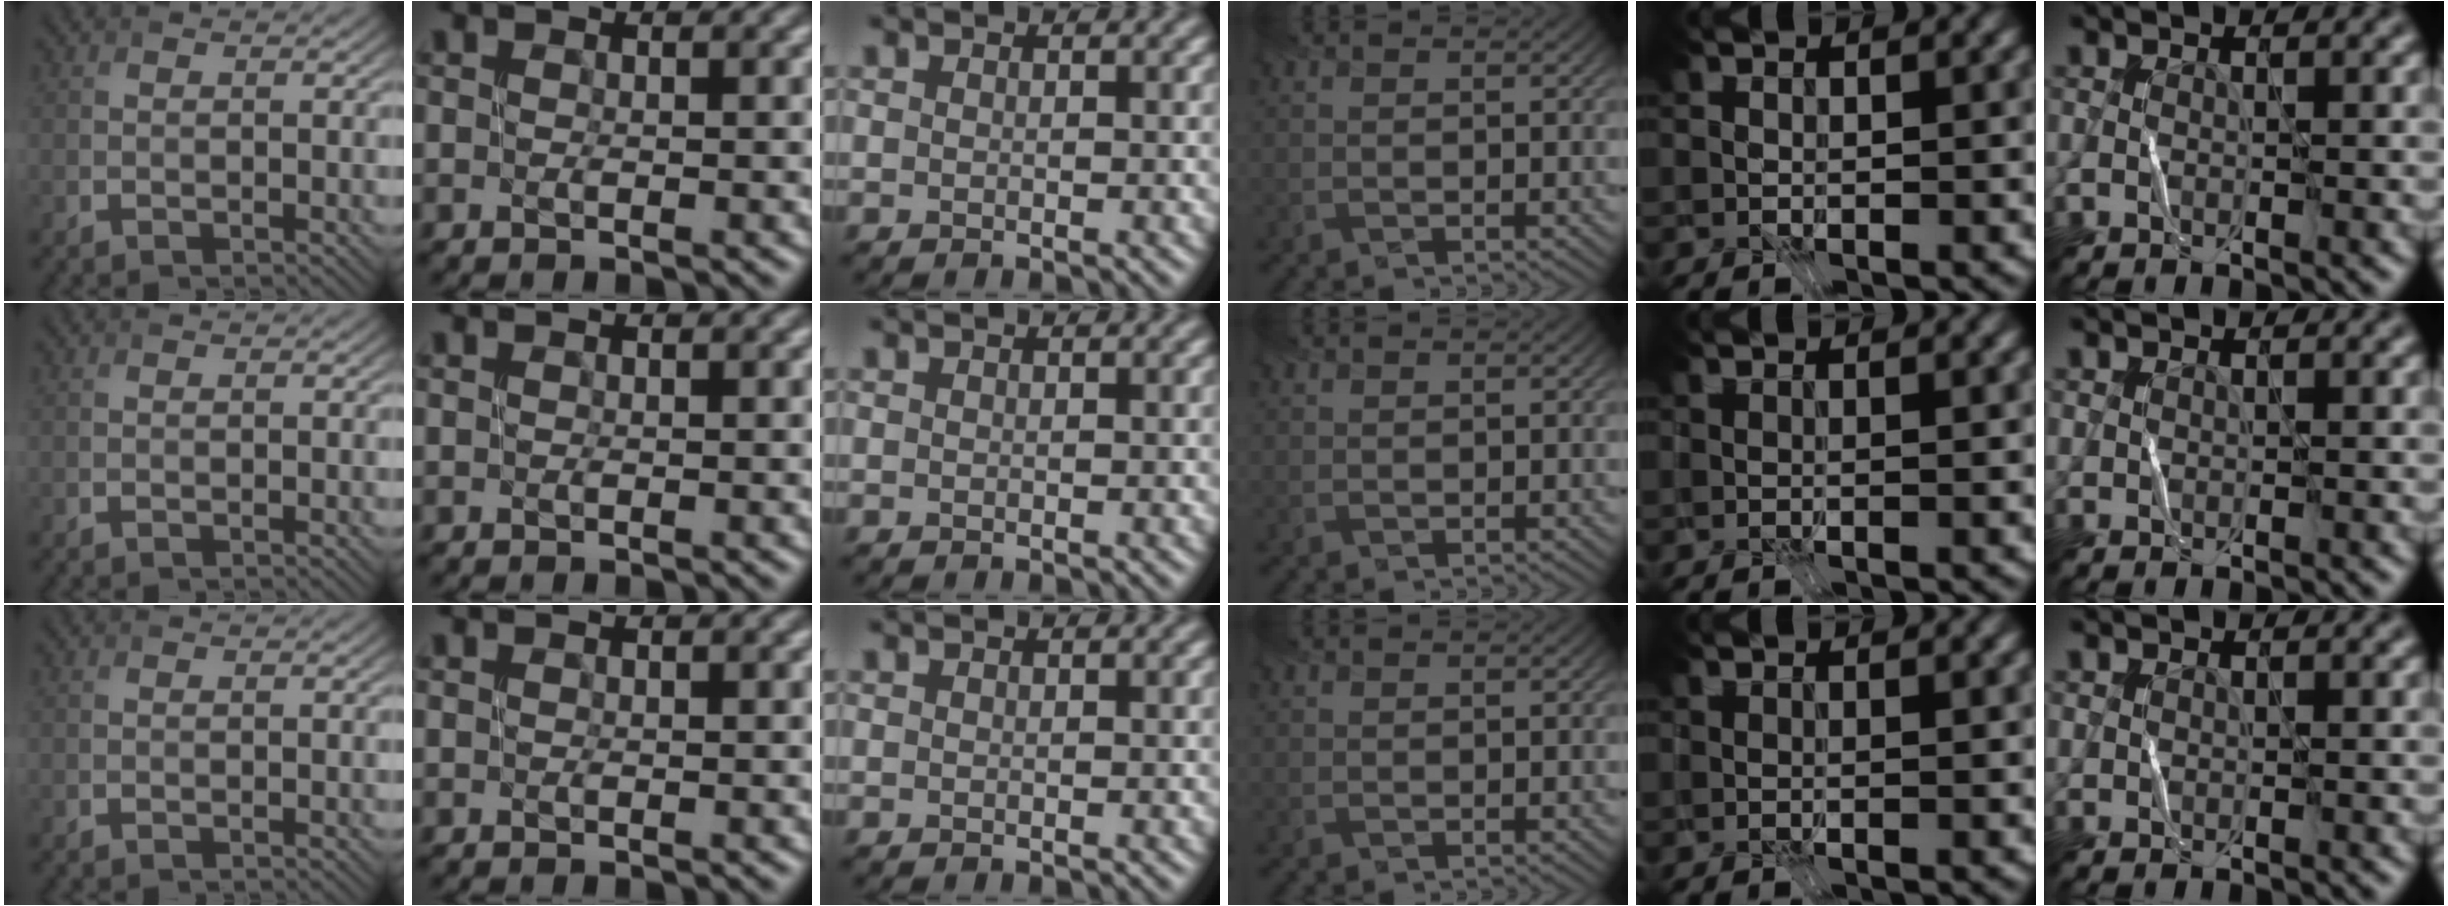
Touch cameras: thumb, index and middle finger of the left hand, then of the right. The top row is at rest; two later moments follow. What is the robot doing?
{"motion": "fold", "object": "receipt paper"}